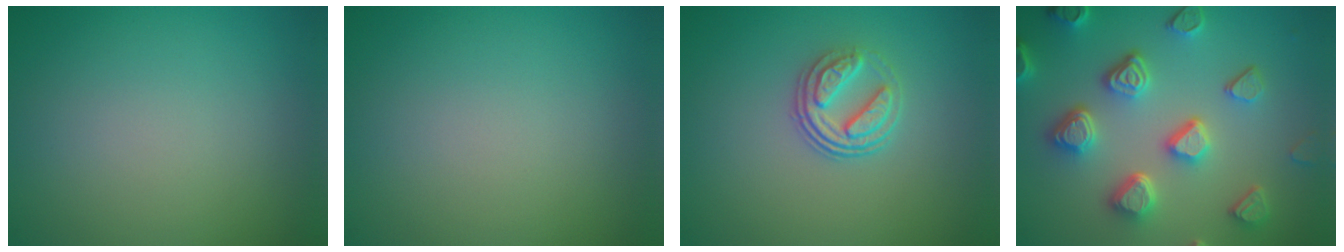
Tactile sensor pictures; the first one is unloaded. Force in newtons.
{"total": 0.0}
{"total": 3.1, "press": 2.6, "slide": 1.7}
{"total": 6.4, "press": 5.4, "slide": 3.4}